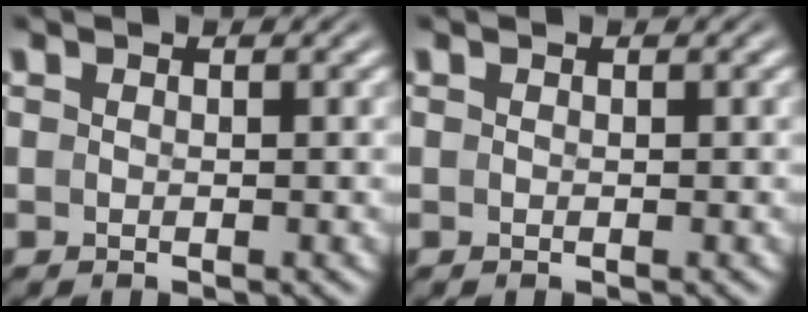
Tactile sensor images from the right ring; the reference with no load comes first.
{"total": 0.0}